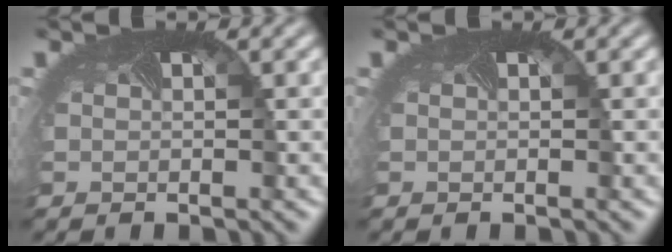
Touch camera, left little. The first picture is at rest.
{"total": 0.0}